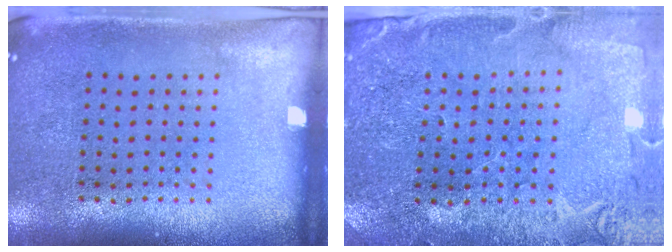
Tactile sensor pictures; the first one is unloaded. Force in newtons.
{"total": 0.7, "press": 0.7, "slide": 0.3}